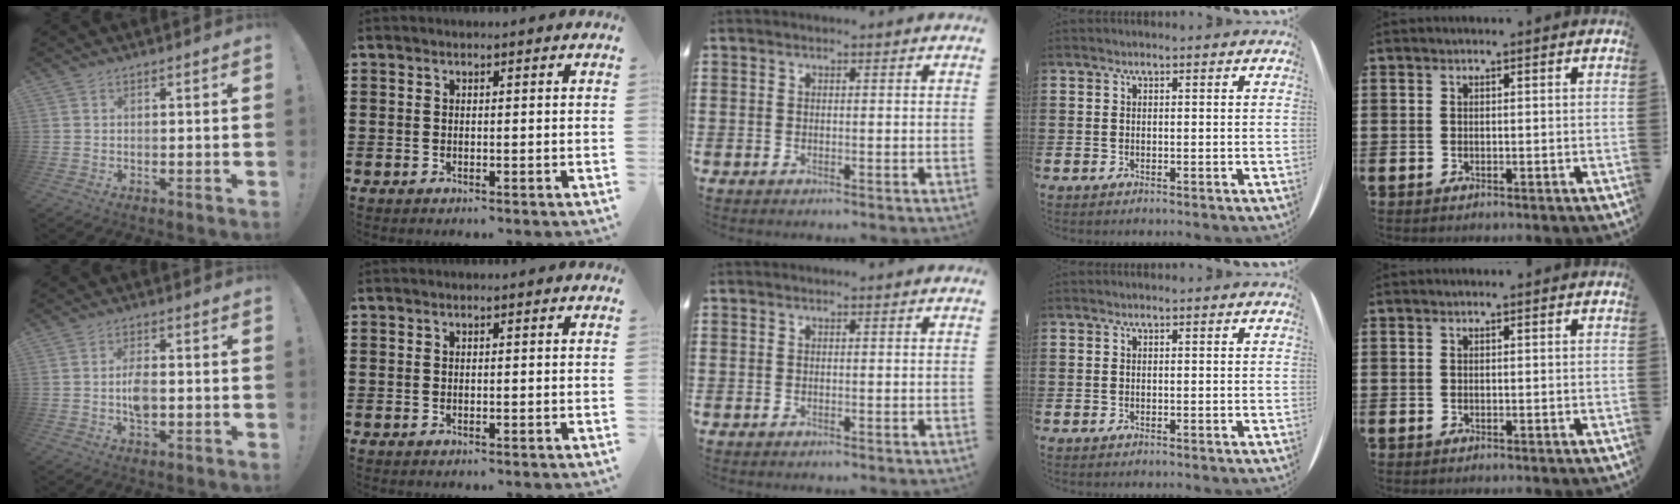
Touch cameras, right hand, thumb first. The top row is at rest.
{"thumb": {"total": 5.2, "force": [-0.7, 2.5, 4.5], "torque": [-0.070, 0.001, -0.014]}}